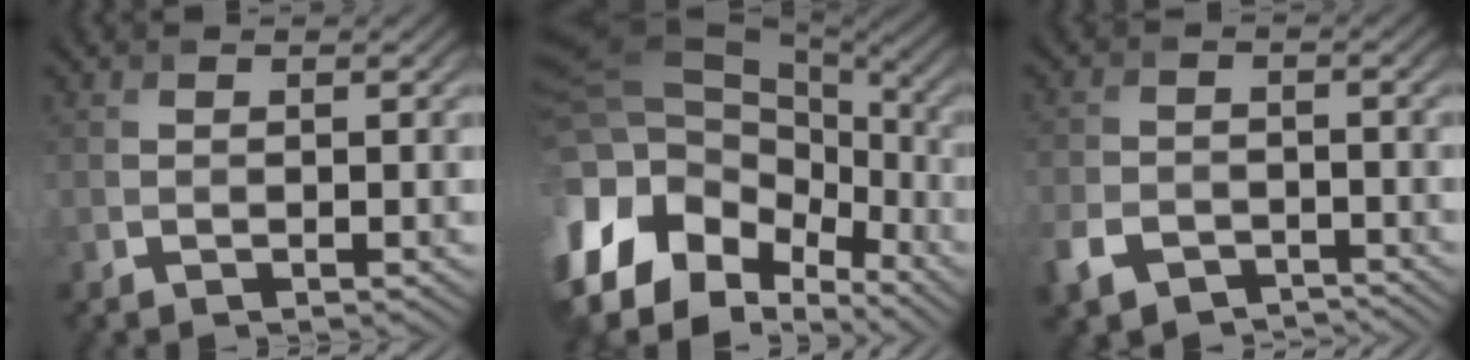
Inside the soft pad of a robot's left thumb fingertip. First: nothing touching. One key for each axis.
{"total": 17.4, "fx": -3.2, "fy": 11.5, "fz": 12.7, "tx": -0.268, "ty": -0.014, "tz": -0.033}
{"total": 5.3, "fx": -3.5, "fy": 3.2, "fz": 2.5, "tx": -0.059, "ty": -0.008, "tz": -0.070}